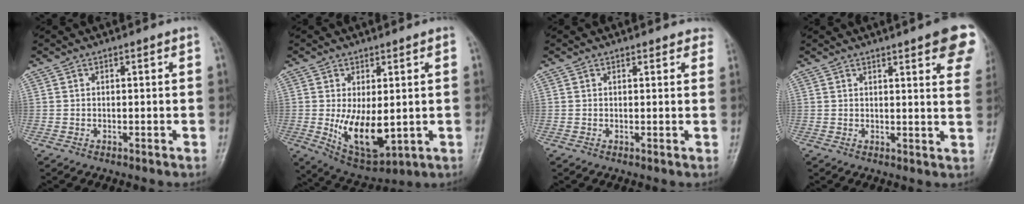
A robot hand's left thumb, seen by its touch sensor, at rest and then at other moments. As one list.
[{"total": 10.6, "force": [-0.6, 5.2, 9.2], "torque": [-0.139, -0.023, 0.011]}, {"total": 3.5, "force": [3.2, 1.4, 0.5], "torque": [0.024, -0.011, 0.017]}, {"total": 13.1, "force": [7.4, 2.9, 10.4], "torque": [-0.107, -0.023, 0.078]}]